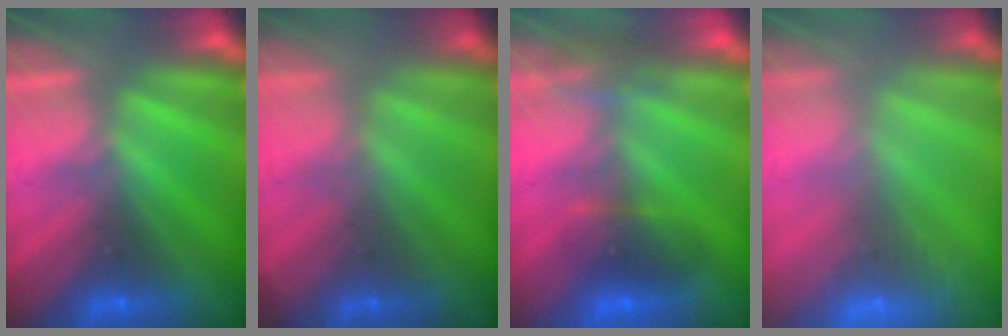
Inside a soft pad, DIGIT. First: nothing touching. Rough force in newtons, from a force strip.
{"total": 1.8}
{"total": 3.2}
{"total": 7.7}